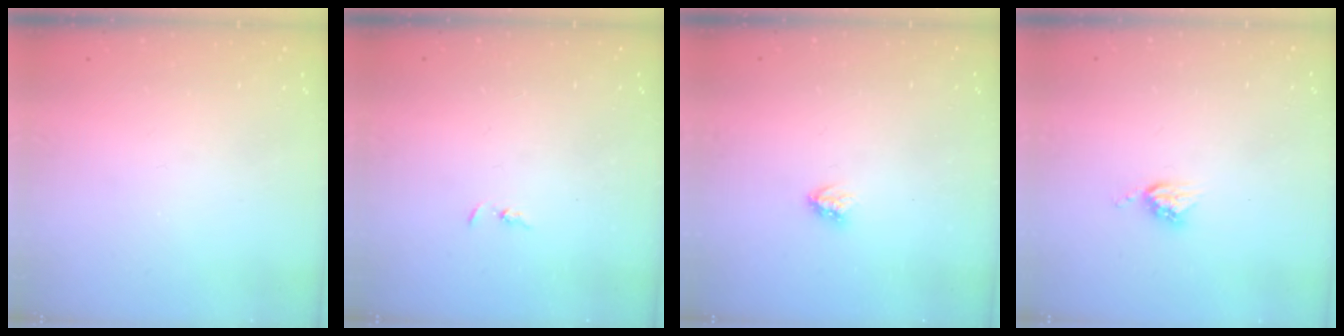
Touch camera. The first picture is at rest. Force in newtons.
{"total": 1.3, "press": 1.2, "slide": 0.3}
{"total": 3.0, "press": 2.9, "slide": 0.4}
{"total": 5.2, "press": 5.2, "slide": 0.1}